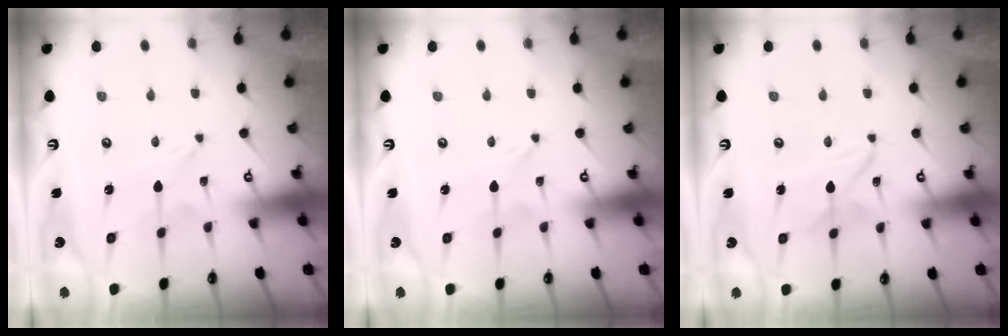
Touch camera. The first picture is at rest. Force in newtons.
{"total": 0.0}
{"total": 3.1, "press": 3.1, "slide": 0.4}